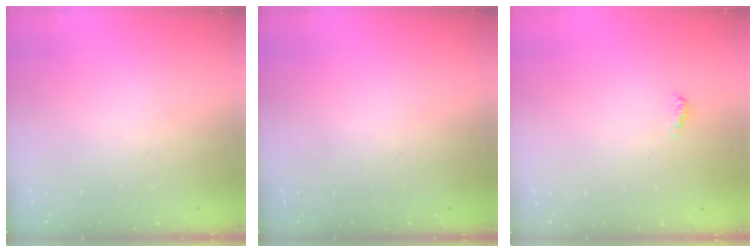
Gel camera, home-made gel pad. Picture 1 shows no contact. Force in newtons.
{"total": 0.0}
{"total": 4.9, "press": 4.4, "slide": 2.0}